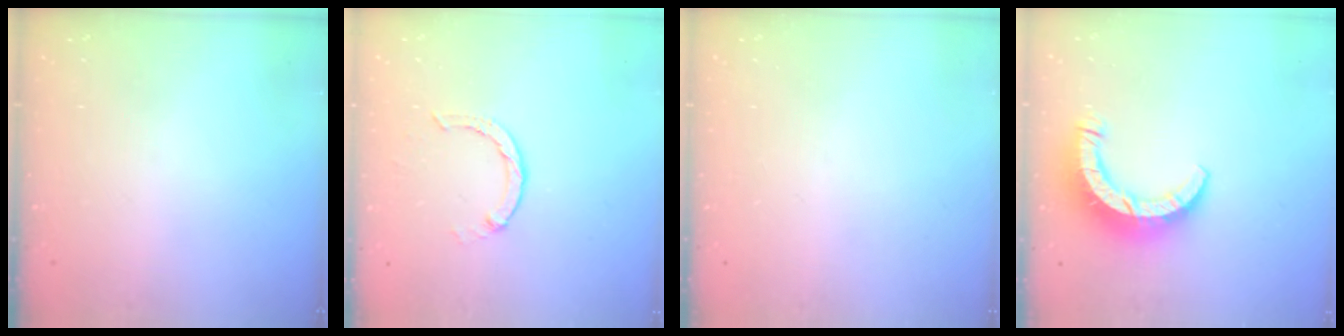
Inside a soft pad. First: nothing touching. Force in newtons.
{"total": 1.8, "press": 1.8, "slide": 0.2}
{"total": 0.0}
{"total": 9.6, "press": 9.6, "slide": 1.0}